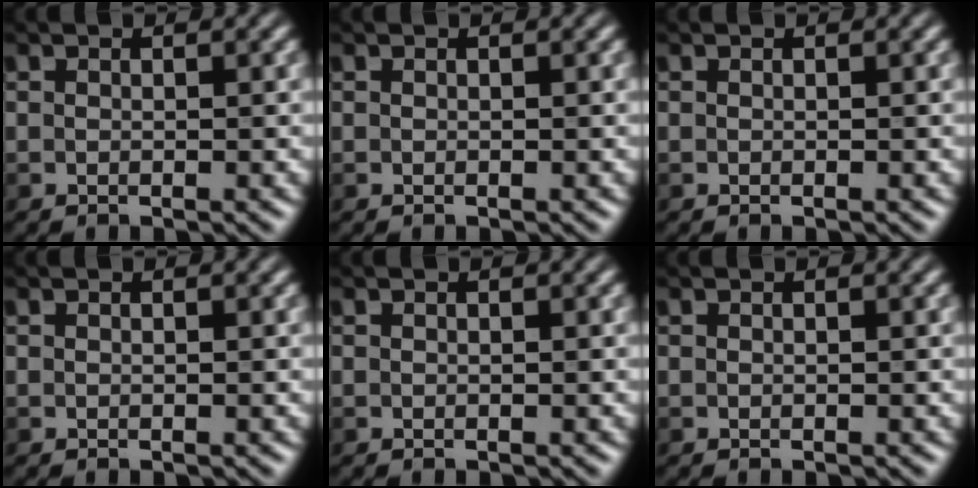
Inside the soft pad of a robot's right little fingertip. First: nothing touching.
{"total": 0.0}
{"total": 0.0}
{"total": 0.0}
{"total": 0.0}
{"total": 0.0}